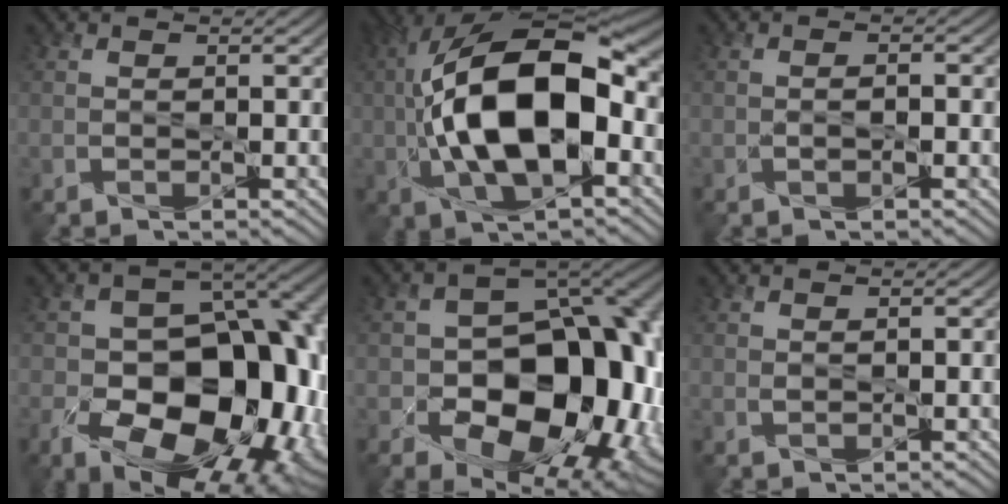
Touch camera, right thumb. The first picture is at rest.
{"total": 16.0, "force": [-1.2, 7.0, 14.3], "torque": [-0.258, 0.037, -0.035]}
{"total": 0.9, "force": [-0.5, -0.1, 0.7], "torque": [-0.002, 0.003, -0.008]}
{"total": 20.1, "force": [-5.8, 13.9, 13.4], "torque": [-0.175, -0.020, -0.084]}
{"total": 18.0, "force": [-4.7, 12.0, 12.7], "torque": [-0.147, -0.019, -0.062]}
{"total": 0.6, "force": [0.5, 0.1, 0.3], "torque": [-0.009, 0.004, 0.010]}